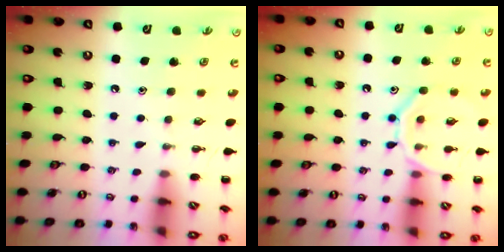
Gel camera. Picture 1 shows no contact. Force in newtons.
{"total": 12.3, "press": 12.3, "slide": 1.1}